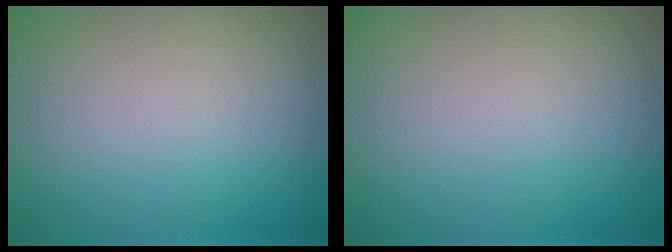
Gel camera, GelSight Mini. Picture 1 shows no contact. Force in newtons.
{"total": 0.0}